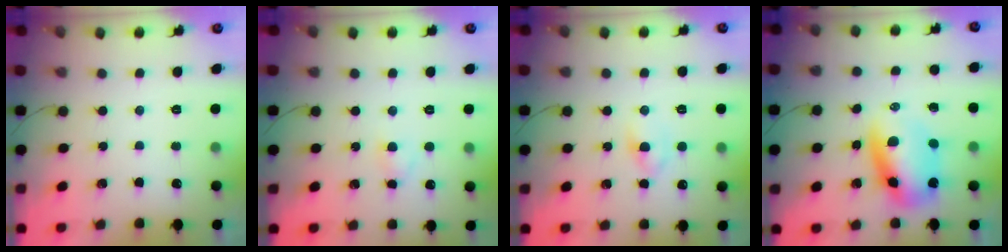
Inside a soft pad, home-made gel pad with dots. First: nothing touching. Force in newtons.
{"total": 2.3, "press": 2.1, "slide": 1.0}
{"total": 3.0, "press": 2.8, "slide": 1.2}
{"total": 10.6, "press": 10.3, "slide": 2.6}